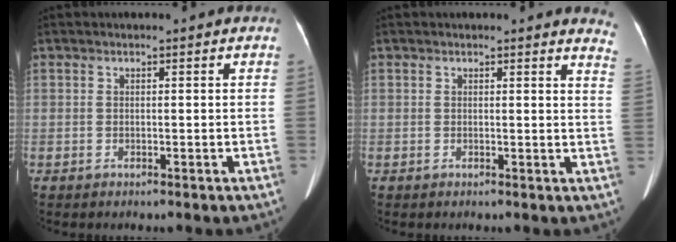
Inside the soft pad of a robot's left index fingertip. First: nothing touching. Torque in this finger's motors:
{"motor_torque": [-0.01, -0.49, -0.02, -0.02]}